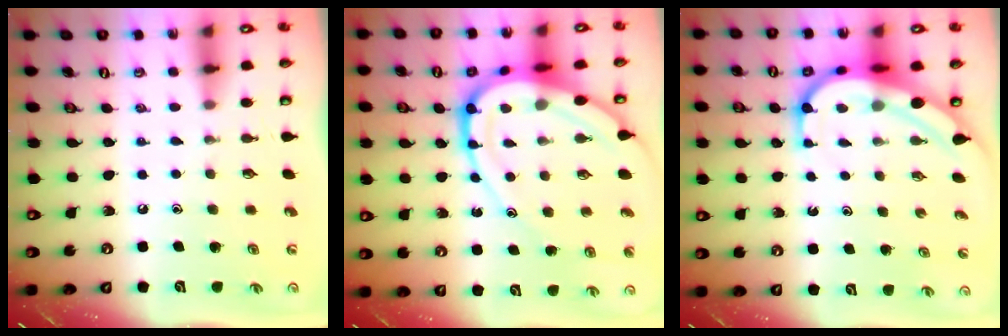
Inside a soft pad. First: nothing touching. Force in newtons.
{"total": 18.5, "press": 18.4, "slide": 2.1}
{"total": 9.0, "press": 8.9, "slide": 0.8}